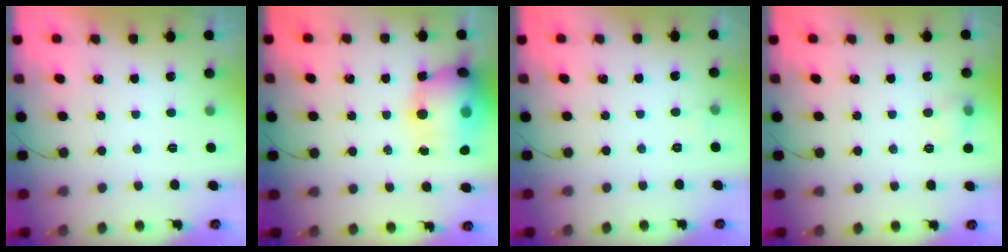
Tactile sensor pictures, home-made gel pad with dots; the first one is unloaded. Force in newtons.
{"total": 18.4, "press": 16.7, "slide": 7.8}
{"total": 2.3, "press": 2.1, "slide": 0.9}
{"total": 6.0, "press": 5.8, "slide": 1.5}